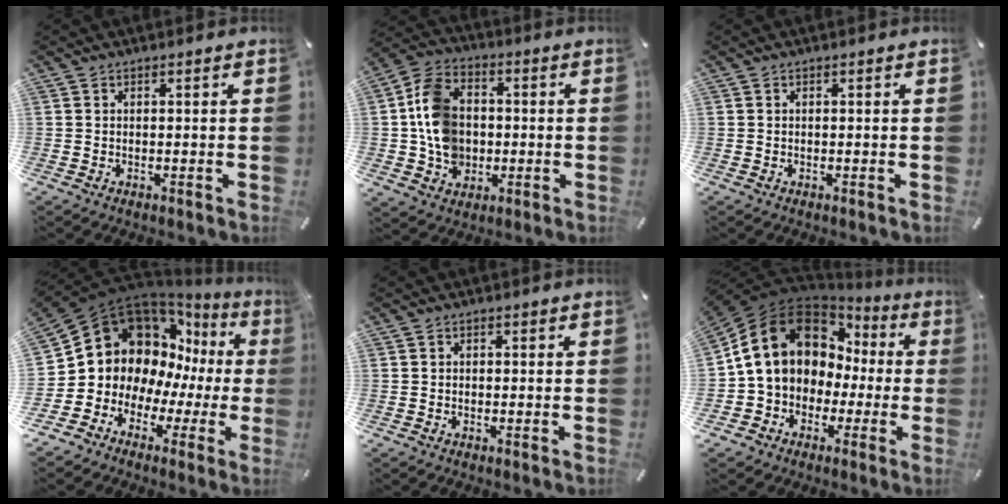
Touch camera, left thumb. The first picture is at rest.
{"total": 12.6, "force": [-0.7, 10.7, 6.6], "torque": [-0.160, 0.024, -0.008]}
{"total": 0.0}
{"total": 13.7, "force": [4.7, 11.8, 5.1], "torque": [-0.101, -0.061, 0.098]}
{"total": 0.8, "force": [-0.1, 0.7, 0.4], "torque": [-0.007, 0.005, -0.004]}
{"total": 15.1, "force": [3.4, 12.6, 7.5], "torque": [-0.155, -0.017, 0.065]}